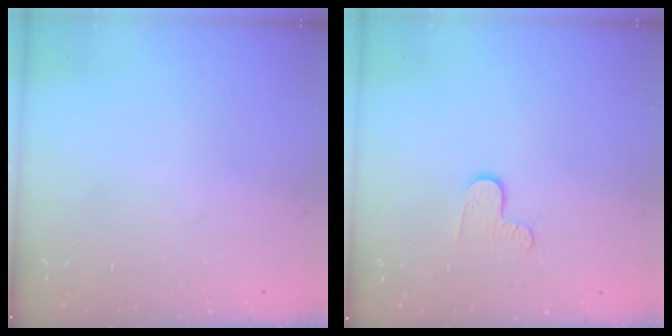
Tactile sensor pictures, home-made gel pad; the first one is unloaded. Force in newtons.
{"total": 5.1, "press": 5.1, "slide": 0.5}